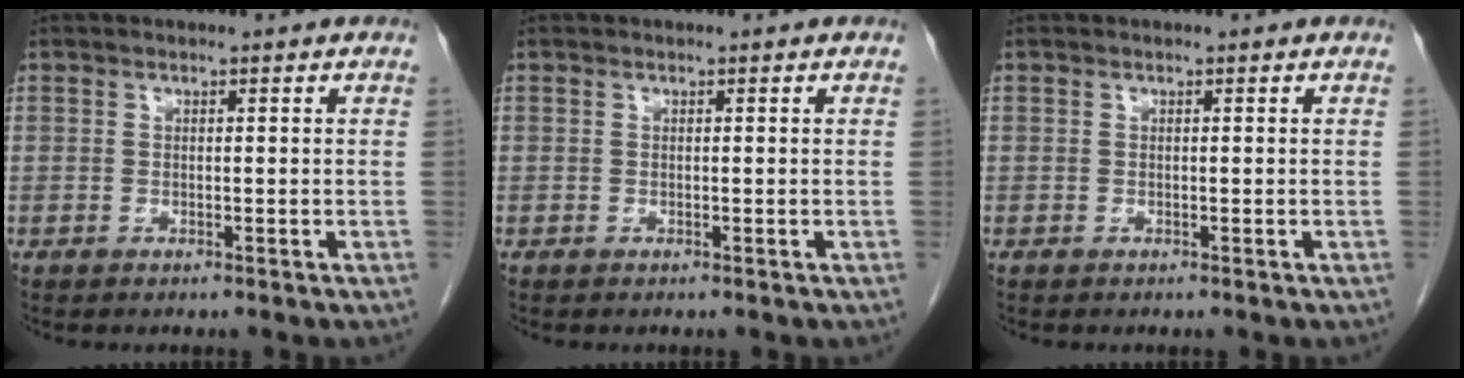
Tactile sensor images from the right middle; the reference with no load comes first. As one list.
[{"total": 0.0}, {"total": 0.0}]